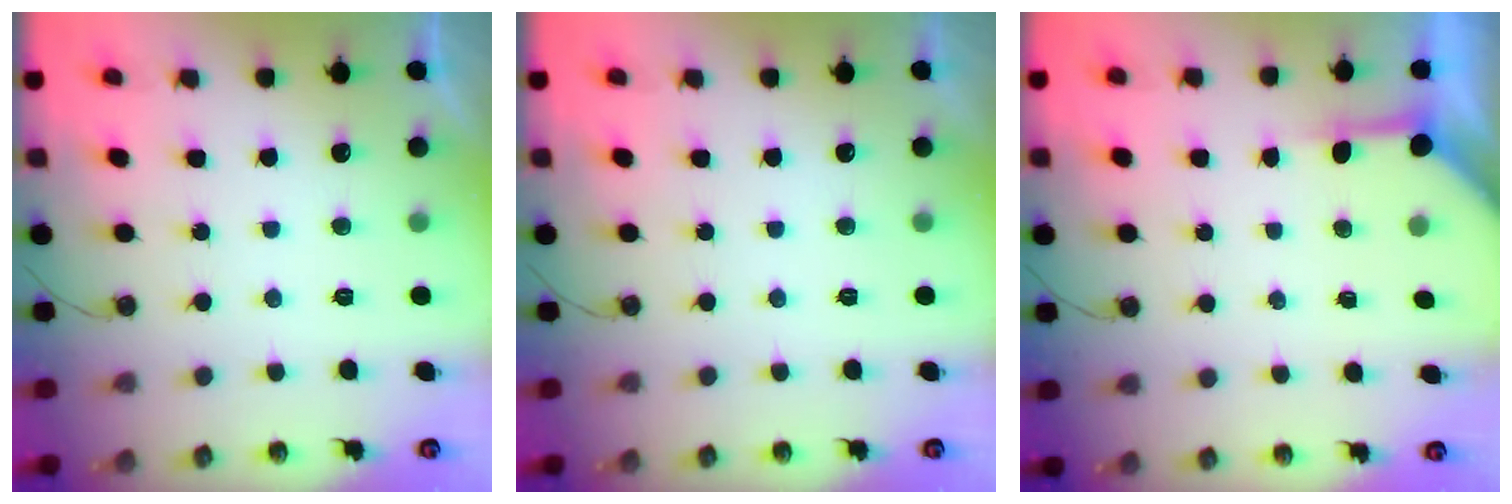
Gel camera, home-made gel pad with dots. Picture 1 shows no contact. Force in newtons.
{"total": 0.0}
{"total": 3.8, "press": 3.8, "slide": 0.5}